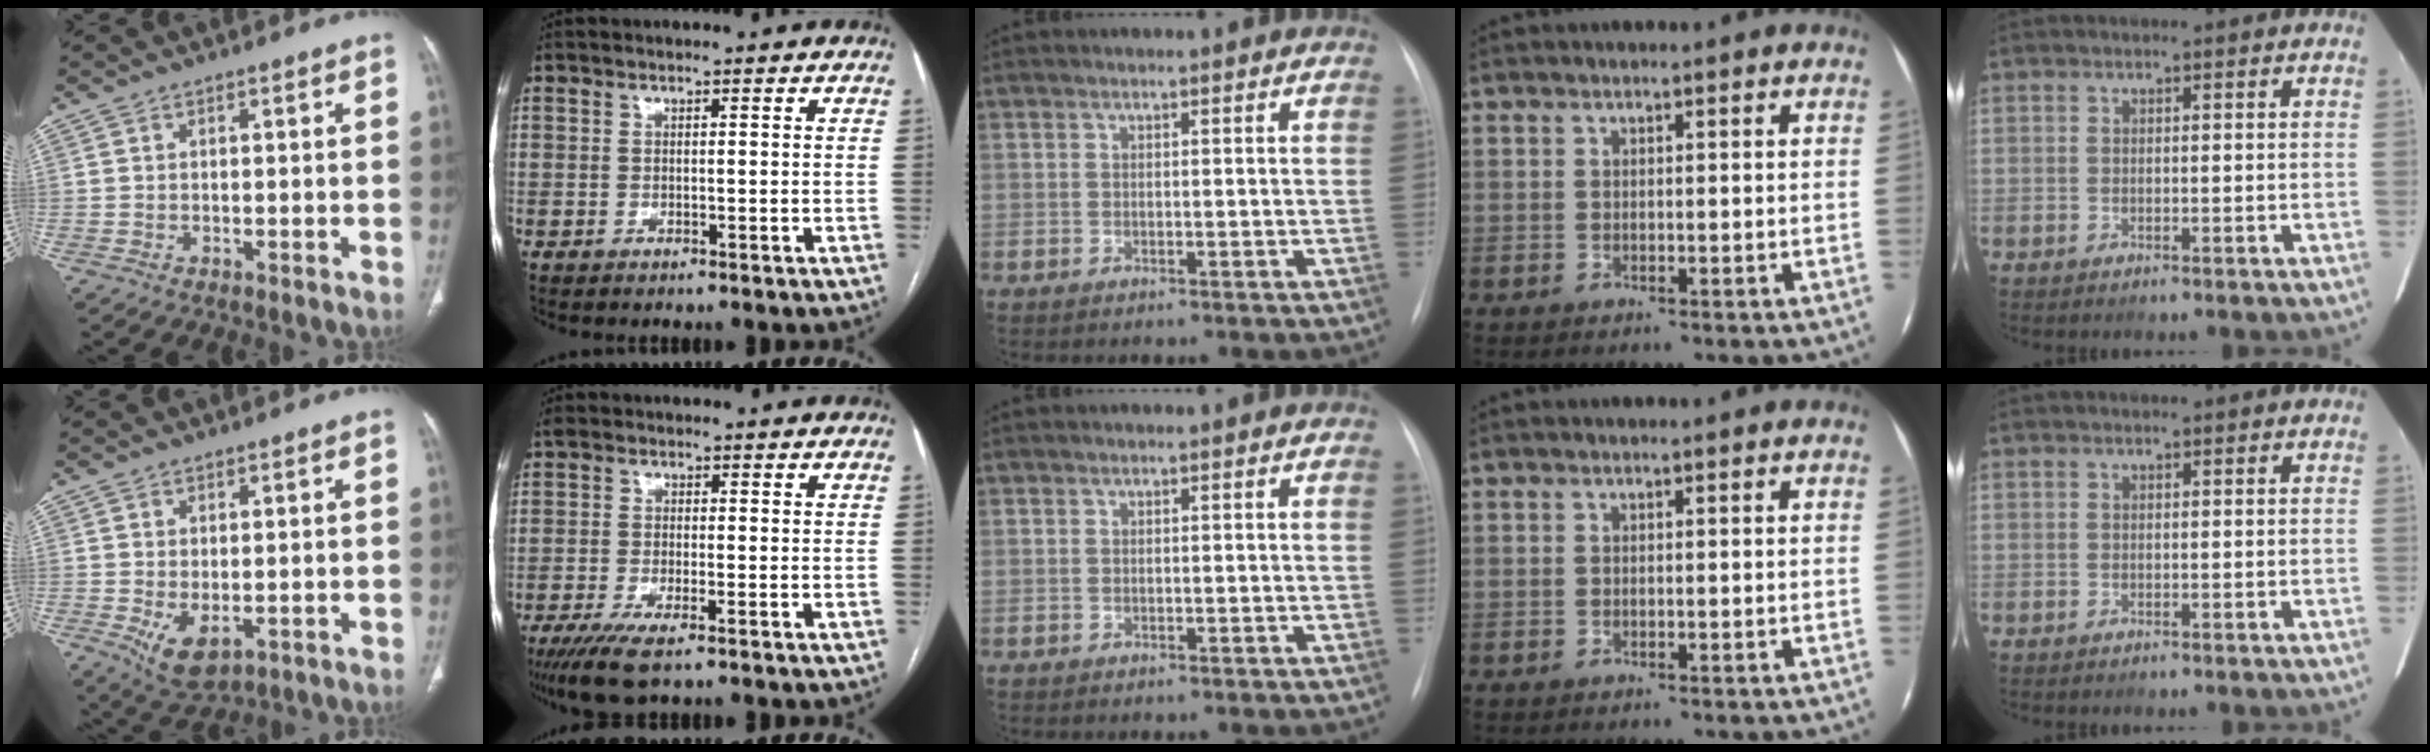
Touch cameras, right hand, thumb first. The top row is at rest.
{"thumb": {"total": 6.2, "force": [-1.4, 3.5, 4.8], "torque": [-0.083, -0.011, -0.007]}, "index": {"total": 5.9, "force": [-3.8, 1.0, 4.4], "torque": [-0.081, -0.017, -0.066]}}